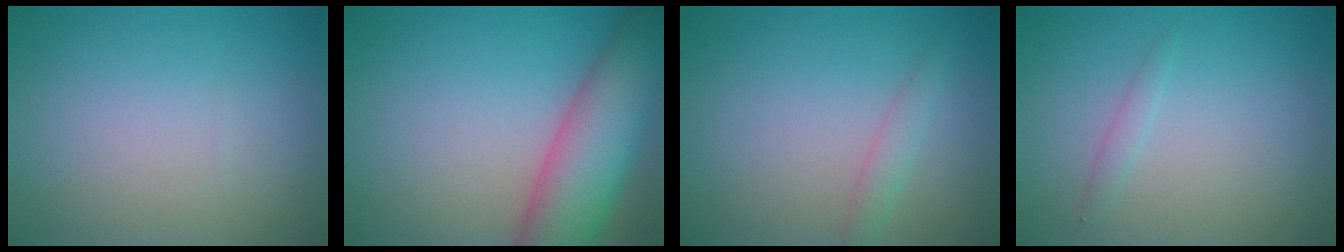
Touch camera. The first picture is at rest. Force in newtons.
{"total": 9.0, "press": 9.0, "slide": 0.5}
{"total": 1.4, "press": 1.4, "slide": 0.0}
{"total": 0.8, "press": 0.8, "slide": 0.0}